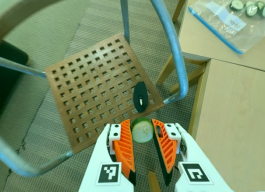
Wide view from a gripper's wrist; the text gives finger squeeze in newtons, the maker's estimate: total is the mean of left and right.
{"total": 8.0, "left": 7.7, "right": 8.3}